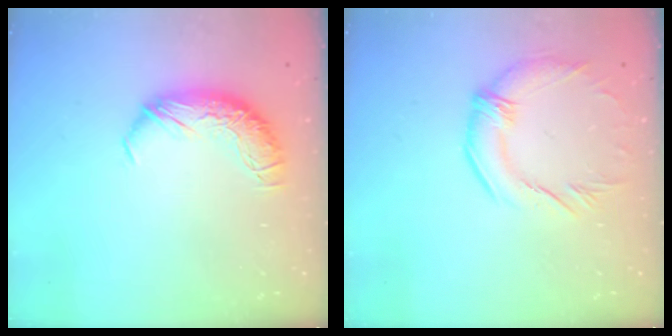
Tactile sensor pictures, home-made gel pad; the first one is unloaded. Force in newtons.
{"total": 2.9, "press": 2.5, "slide": 1.5}